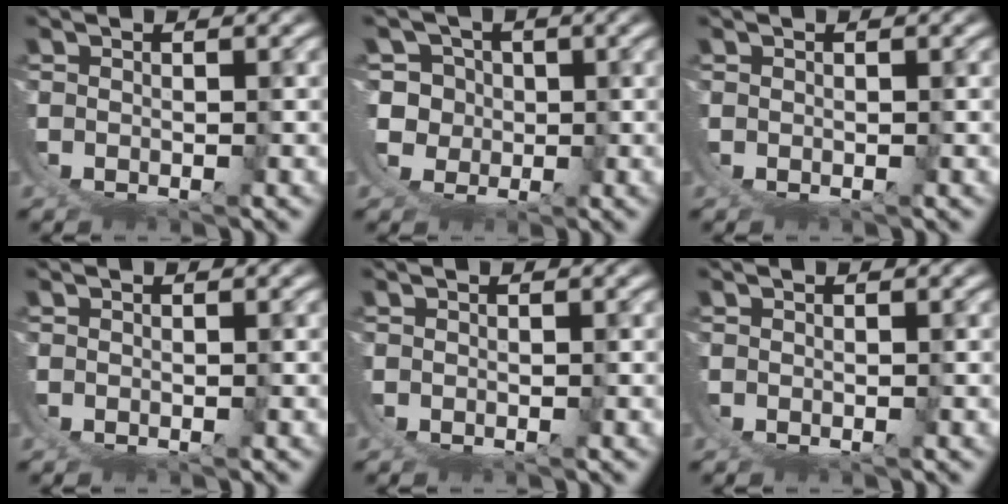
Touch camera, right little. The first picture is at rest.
{"total": 9.8, "force": [-0.8, 9.2, 3.4], "torque": [-0.106, -0.050, -0.008]}
{"total": 0.0}
{"total": 0.0}
{"total": 0.0}
{"total": 0.0}